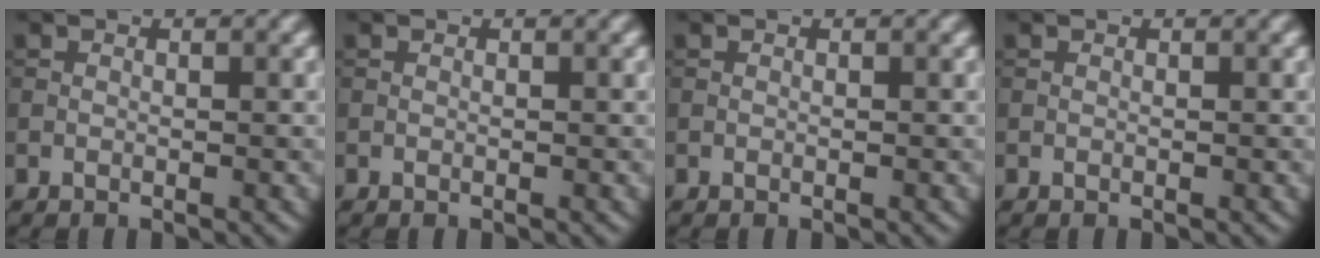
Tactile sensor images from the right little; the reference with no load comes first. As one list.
[{"total": 0.0}, {"total": 0.0}, {"total": 0.0}]